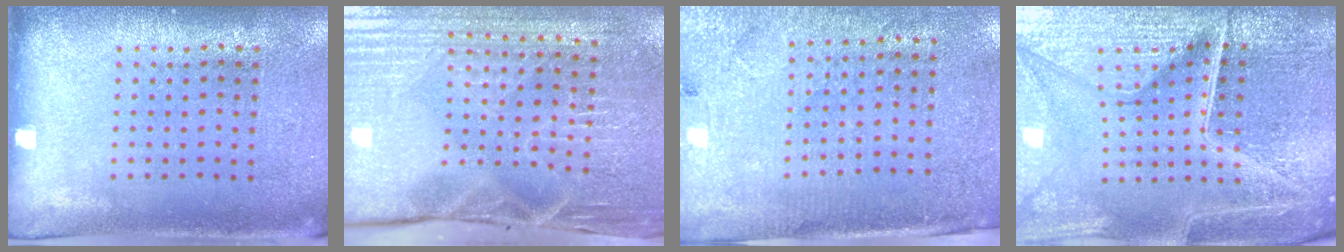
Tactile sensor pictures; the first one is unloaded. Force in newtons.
{"total": 4.1, "press": 4.1, "slide": 0.5}
{"total": 2.8, "press": 2.6, "slide": 1.2}
{"total": 6.8, "press": 6.0, "slide": 3.1}